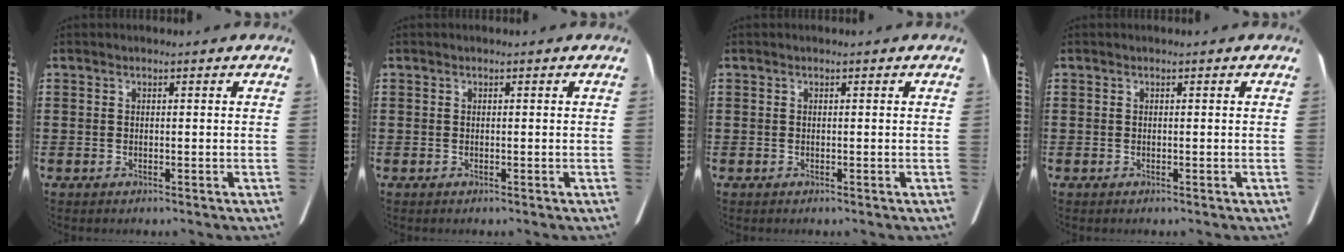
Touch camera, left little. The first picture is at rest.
{"total": 0.0}
{"total": 0.0}
{"total": 0.0}